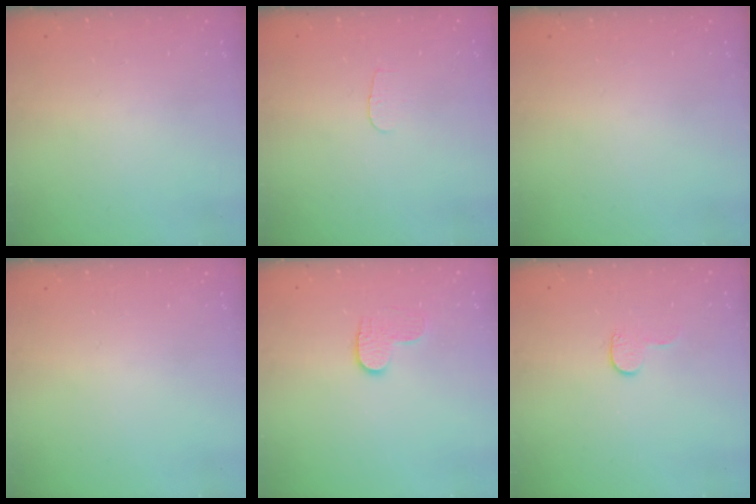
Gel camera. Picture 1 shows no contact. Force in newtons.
{"total": 2.9, "press": 2.8, "slide": 0.3}
{"total": 0.0}
{"total": 0.0}
{"total": 5.7, "press": 5.7, "slide": 0.5}
{"total": 4.1, "press": 4.1, "slide": 0.4}